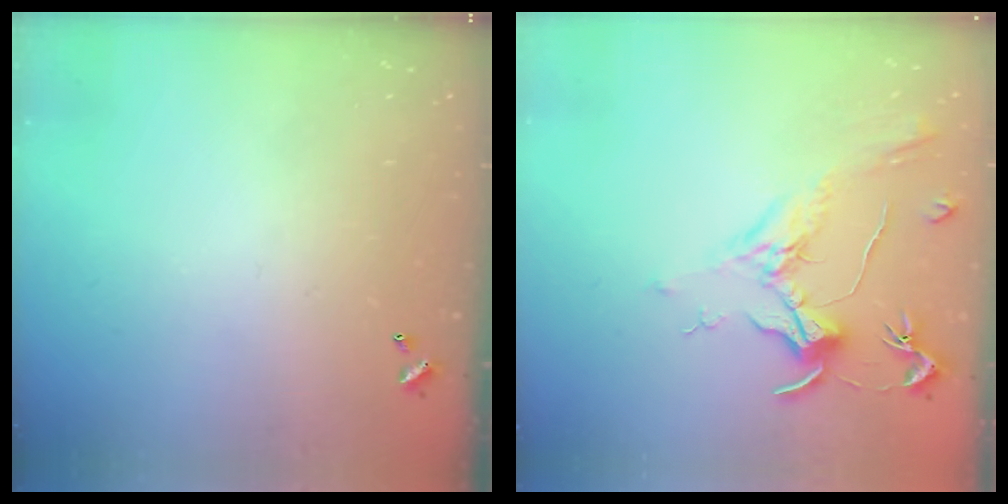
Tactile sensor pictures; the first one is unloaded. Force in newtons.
{"total": 2.0, "press": 1.8, "slide": 0.8}